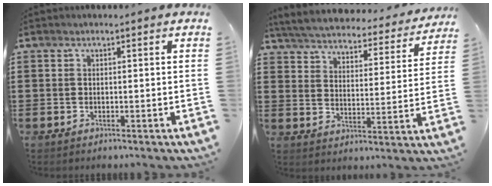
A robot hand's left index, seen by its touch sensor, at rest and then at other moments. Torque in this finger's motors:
{"motor_torque": [2.14, 0.00, 0.48, -0.01]}